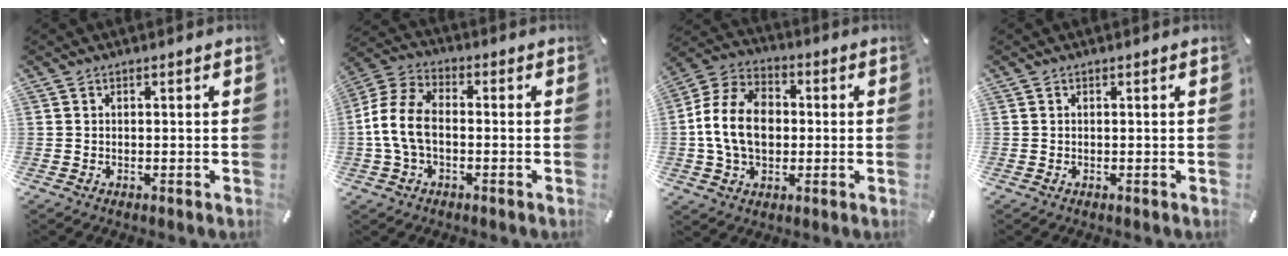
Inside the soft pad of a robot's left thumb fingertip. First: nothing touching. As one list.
[{"total": 10.0, "force": [-1.8, 6.4, 7.4], "torque": [-0.167, 0.008, -0.034]}, {"total": 13.7, "force": [-0.8, 10.2, 9.0], "torque": [-0.210, 0.019, -0.014]}, {"total": 0.0}]